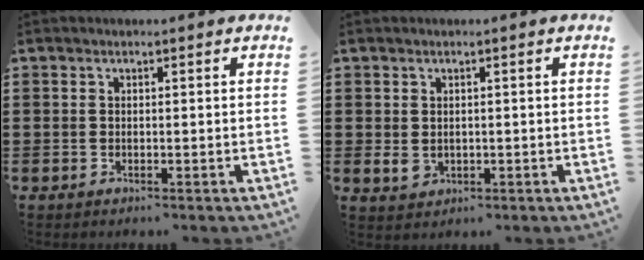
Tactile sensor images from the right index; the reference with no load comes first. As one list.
[{"total": 1.9, "force": [0.1, 1.4, 1.2], "torque": [-0.026, 0.002, 0.003]}]